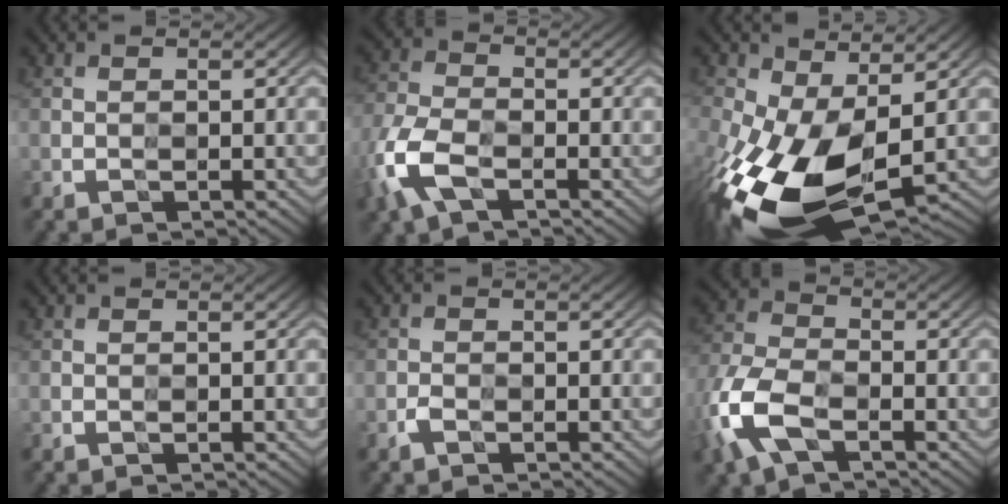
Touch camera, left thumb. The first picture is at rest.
{"total": 7.7, "force": [-3.8, 4.3, 5.2], "torque": [-0.133, -0.009, -0.083]}
{"total": 14.6, "force": [-3.0, 8.3, 11.7], "torque": [-0.277, -0.035, -0.045]}
{"total": 0.0}
{"total": 1.0, "force": [-0.9, 0.3, 0.0], "torque": [0.002, -0.002, -0.018]}
{"total": 9.9, "force": [-4.6, 5.6, 6.7], "torque": [-0.176, -0.009, -0.099]}